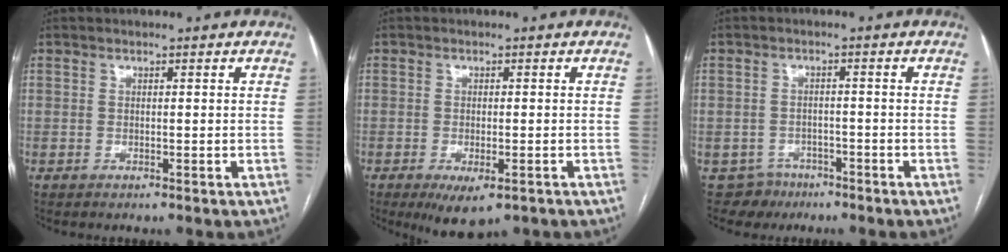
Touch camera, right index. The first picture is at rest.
{"total": 5.7, "force": [-3.2, 2.1, 4.1], "torque": [-0.061, -0.011, -0.042]}
{"total": 3.8, "force": [-2.4, 2.8, -0.6], "torque": [0.015, 0.010, -0.038]}